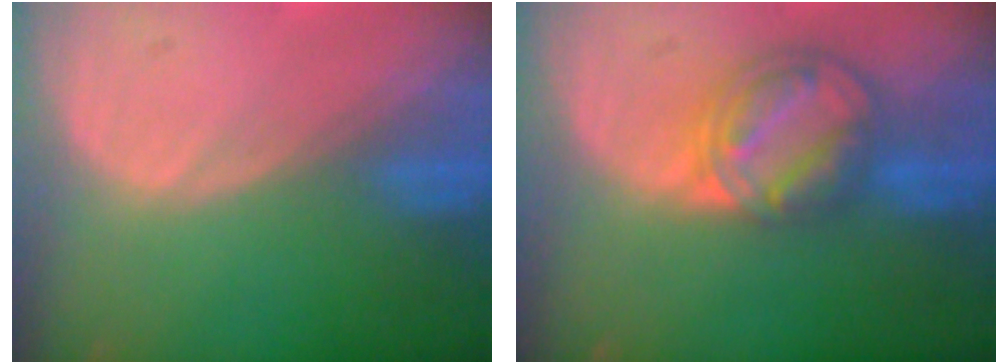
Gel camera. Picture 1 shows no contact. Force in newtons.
{"total": 8.1, "press": 6.9, "slide": 4.1}